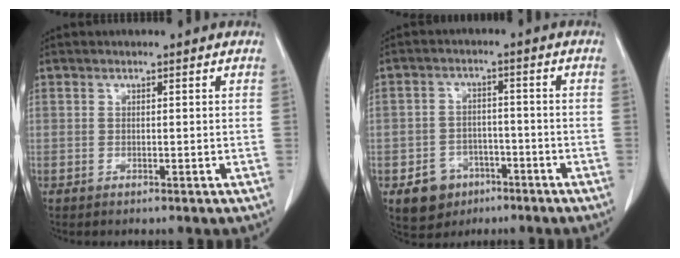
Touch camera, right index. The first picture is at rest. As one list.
[{"total": 6.3, "force": [-3.3, 5.1, 1.6], "torque": [-0.023, 0.010, -0.045]}]